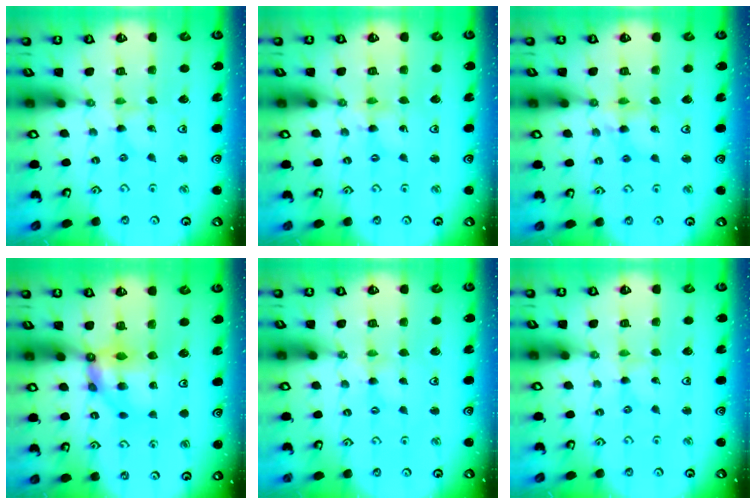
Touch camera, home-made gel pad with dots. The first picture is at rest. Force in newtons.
{"total": 1.4, "press": 1.4, "slide": 0.1}
{"total": 4.9, "press": 4.8, "slide": 0.5}
{"total": 7.0, "press": 7.0, "slide": 0.6}
{"total": 2.0, "press": 2.0, "slide": 0.2}
{"total": 0.0}